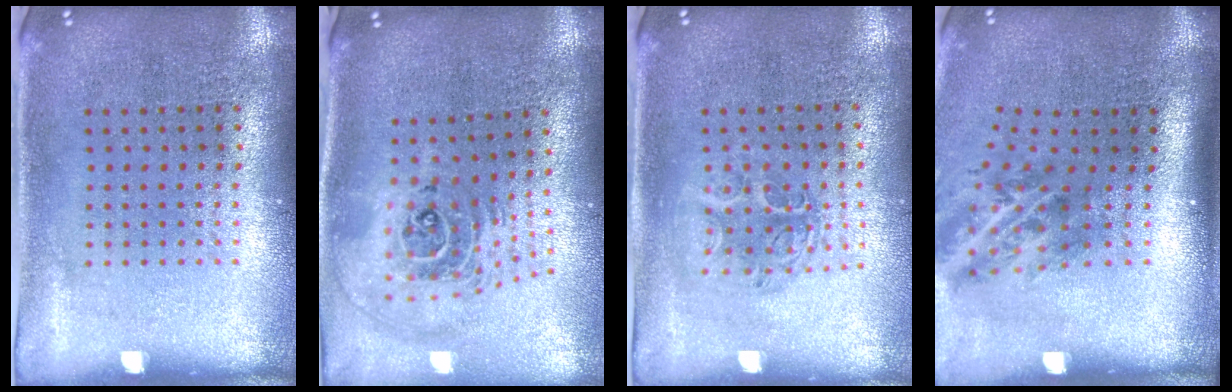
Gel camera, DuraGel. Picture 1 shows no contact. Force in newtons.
{"total": 2.4, "press": 1.8, "slide": 1.7}
{"total": 1.2, "press": 1.1, "slide": 0.4}
{"total": 2.1, "press": 1.3, "slide": 1.6}